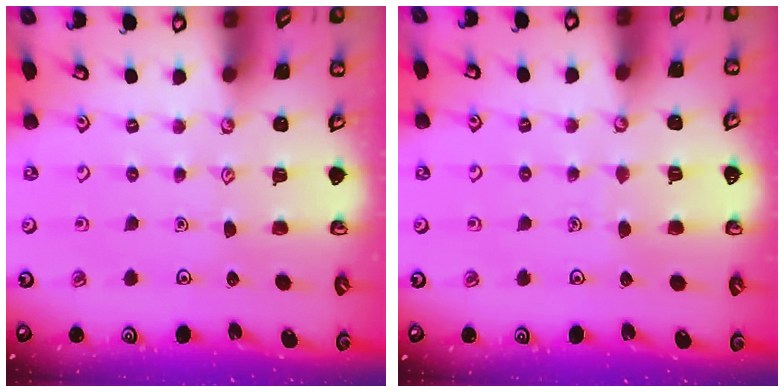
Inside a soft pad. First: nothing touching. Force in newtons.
{"total": 2.7, "press": 2.7, "slide": 0.2}